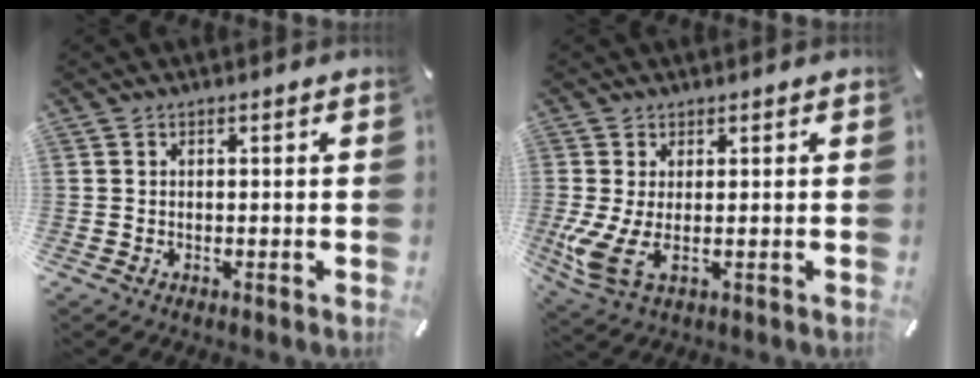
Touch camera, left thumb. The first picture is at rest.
{"total": 6.2, "force": [0.0, 2.6, 5.7], "torque": [-0.138, -0.020, 0.001]}